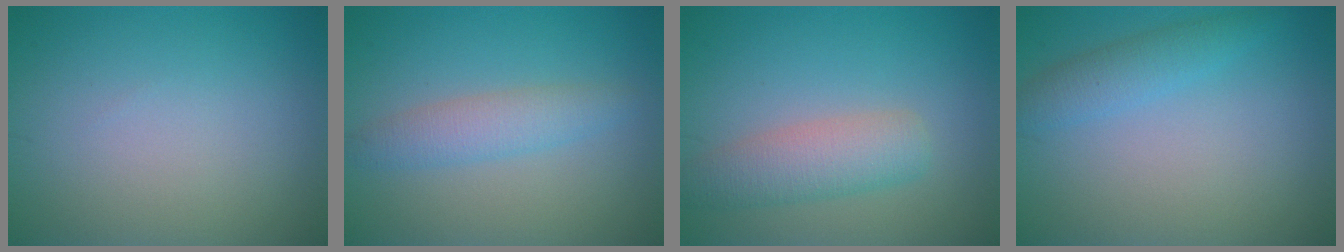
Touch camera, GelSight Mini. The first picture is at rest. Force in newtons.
{"total": 2.7, "press": 2.7, "slide": 0.0}
{"total": 3.9, "press": 3.9, "slide": 0.2}
{"total": 2.3, "press": 2.3, "slide": 0.0}